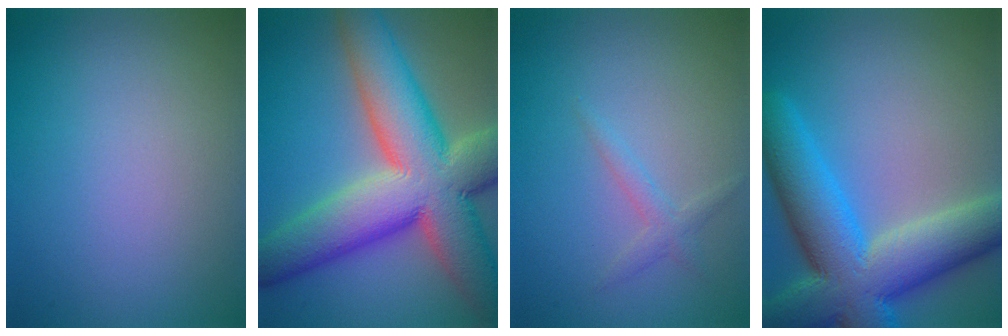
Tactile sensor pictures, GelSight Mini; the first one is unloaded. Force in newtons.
{"total": 14.4, "press": 14.4, "slide": 1.1}
{"total": 1.3, "press": 1.3, "slide": 0.0}
{"total": 10.9, "press": 10.9, "slide": 0.6}